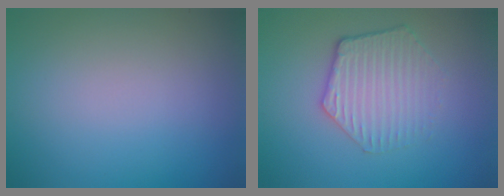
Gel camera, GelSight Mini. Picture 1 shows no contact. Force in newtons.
{"total": 3.5, "press": 3.0, "slide": 1.7}